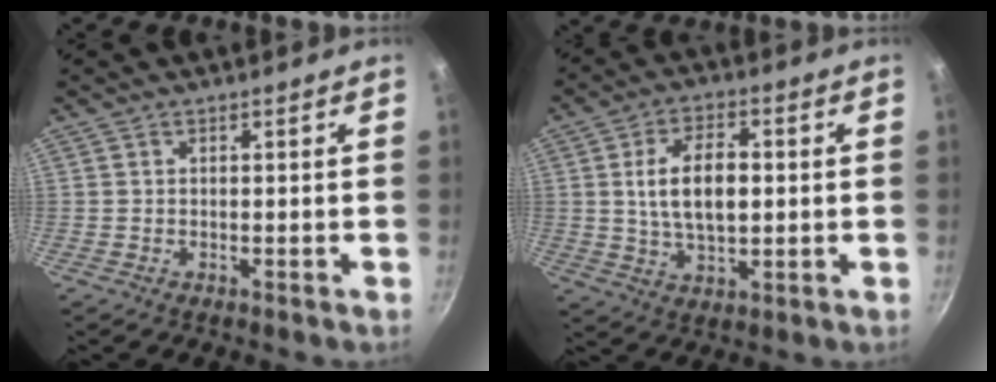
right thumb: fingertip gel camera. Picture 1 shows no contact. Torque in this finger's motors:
{"motor_torque": [-0.98, 1.02, 0.40, 0.49, 0.30]}